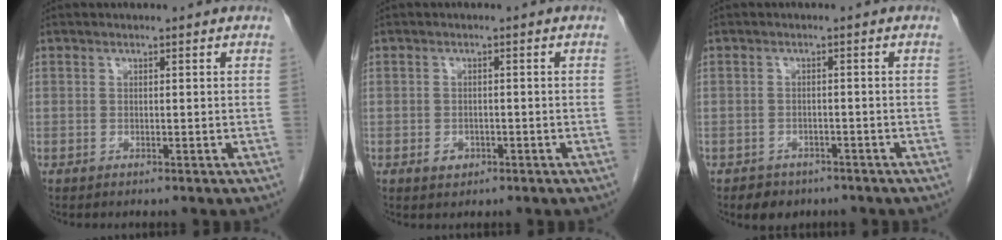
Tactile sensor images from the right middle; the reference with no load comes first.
{"total": 1.8, "force": [-0.8, 1.4, 0.8], "torque": [-0.013, 0.004, -0.006]}
{"total": 3.5, "force": [-2.5, 2.3, 0.6], "torque": [-0.016, 0.005, -0.033]}